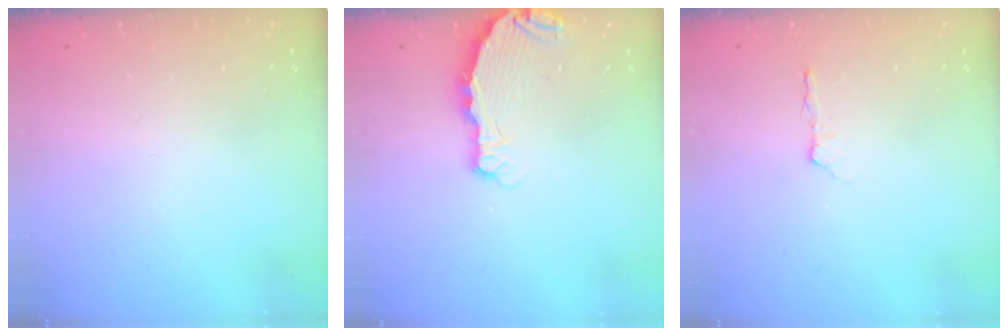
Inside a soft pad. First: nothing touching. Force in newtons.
{"total": 4.2, "press": 4.2, "slide": 0.1}
{"total": 3.0, "press": 2.5, "slide": 1.6}